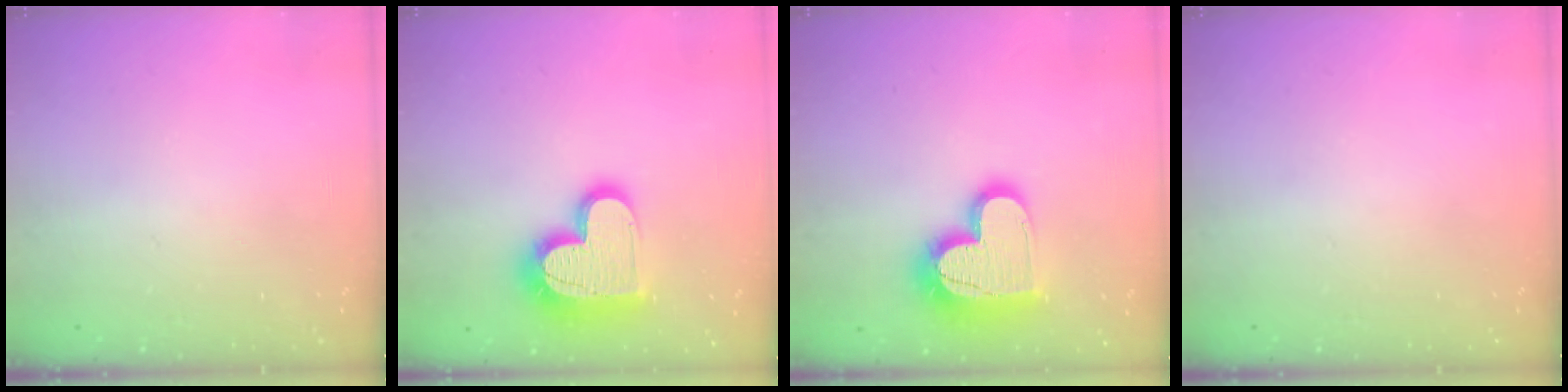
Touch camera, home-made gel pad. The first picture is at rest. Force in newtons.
{"total": 19.2, "press": 19.2, "slide": 1.5}
{"total": 20.1, "press": 20.0, "slide": 1.4}
{"total": 0.0}